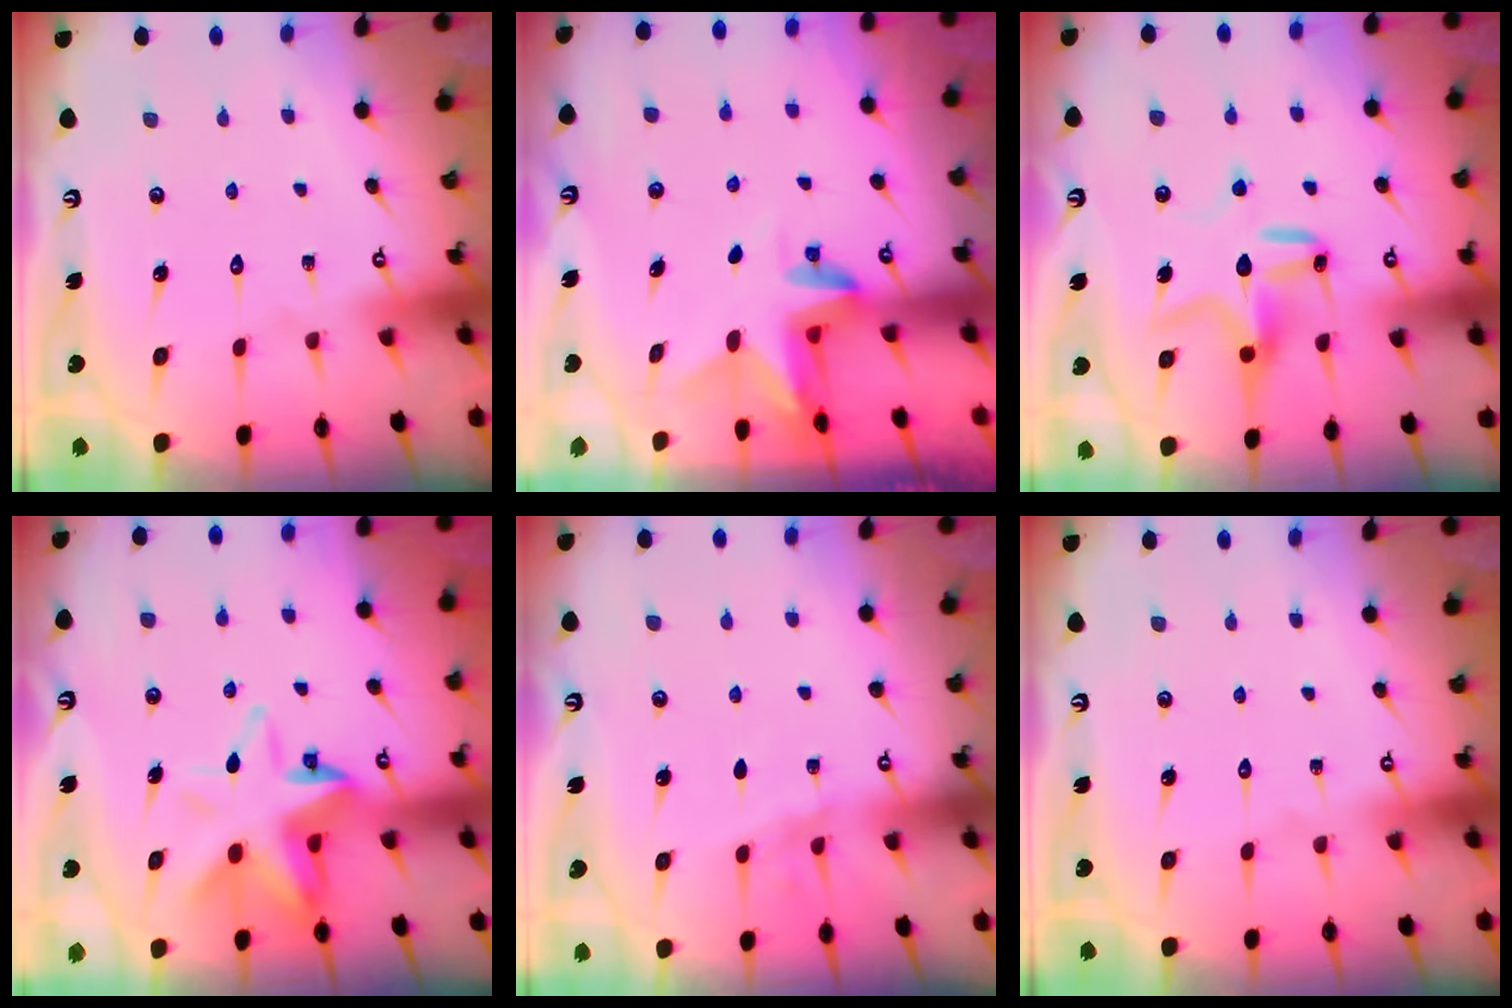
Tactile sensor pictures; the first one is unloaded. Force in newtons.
{"total": 2.9, "press": 2.9, "slide": 0.2}
{"total": 11.6, "press": 11.6, "slide": 0.3}
{"total": 9.8, "press": 9.7, "slide": 1.8}
{"total": 5.5, "press": 4.7, "slide": 2.8}
{"total": 0.0}